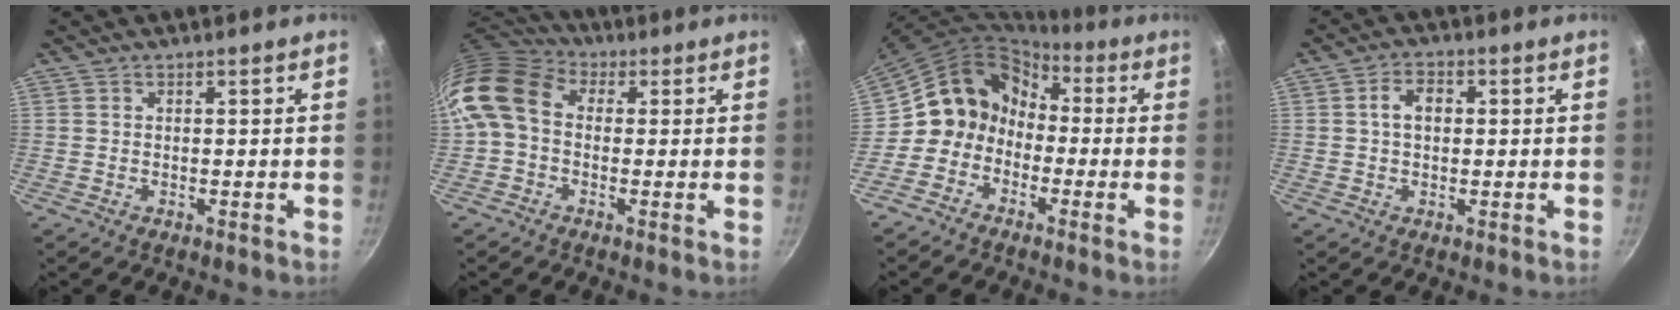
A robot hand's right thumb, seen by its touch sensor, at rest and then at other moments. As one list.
[{"total": 11.8, "force": [0.8, 9.0, 7.7], "torque": [-0.140, 0.028, -0.007]}, {"total": 10.5, "force": [-1.6, 9.5, 4.2], "torque": [-0.043, 0.054, -0.055]}, {"total": 4.5, "force": [0.5, 3.1, 3.2], "torque": [-0.041, 0.012, 0.002]}]